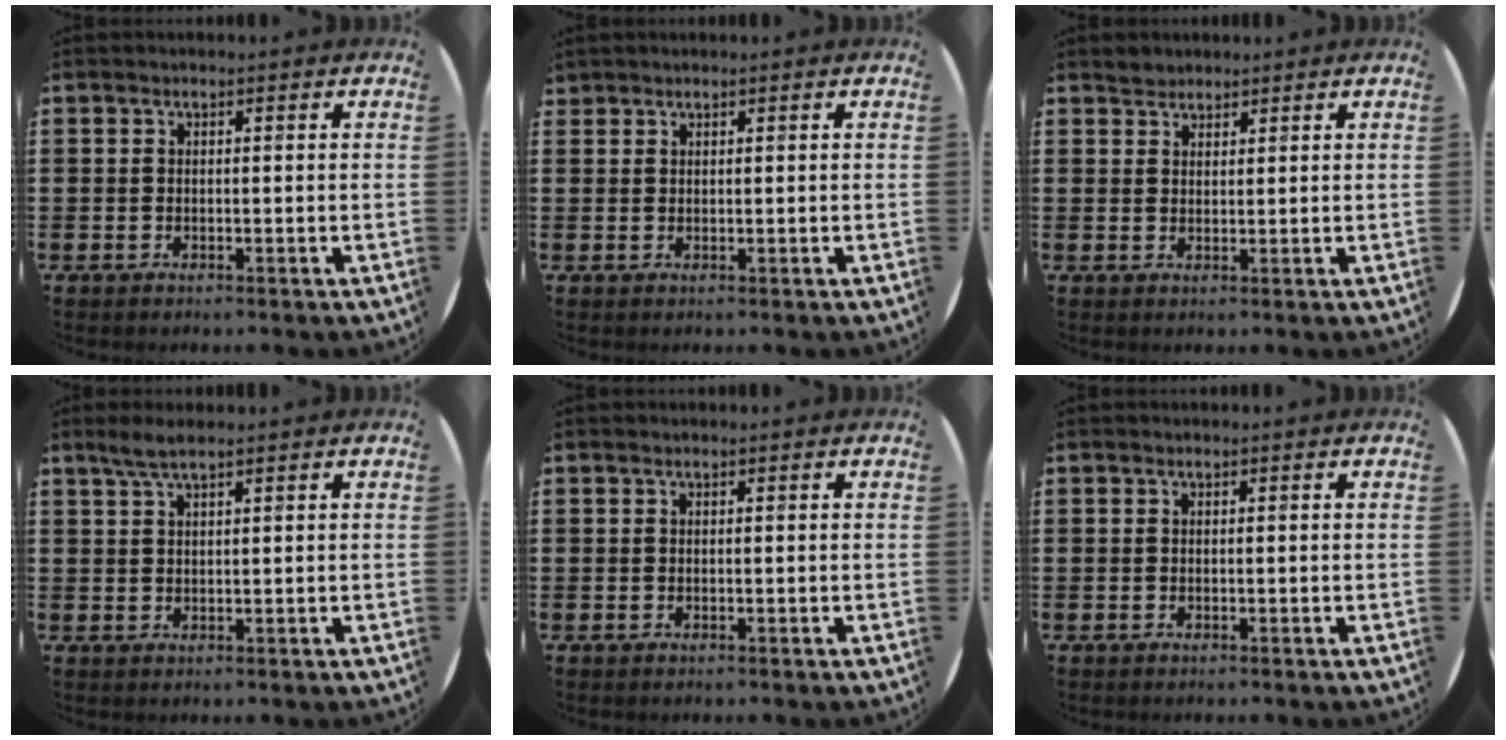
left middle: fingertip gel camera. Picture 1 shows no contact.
{"total": 0.8, "force": [0.8, 0.2, -0.2], "torque": [0.003, 0.003, 0.015]}
{"total": 1.8, "force": [1.7, 0.6, -0.2], "torque": [0.001, 0.002, 0.034]}
{"total": 2.6, "force": [2.0, 0.3, 1.6], "torque": [-0.034, 0.003, 0.035]}
{"total": 0.0}
{"total": 0.0}